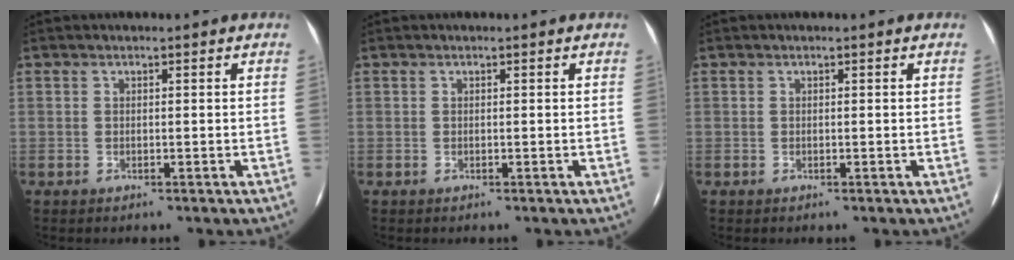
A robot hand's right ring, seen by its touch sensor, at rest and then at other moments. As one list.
[{"total": 0.0}, {"total": 0.0}]